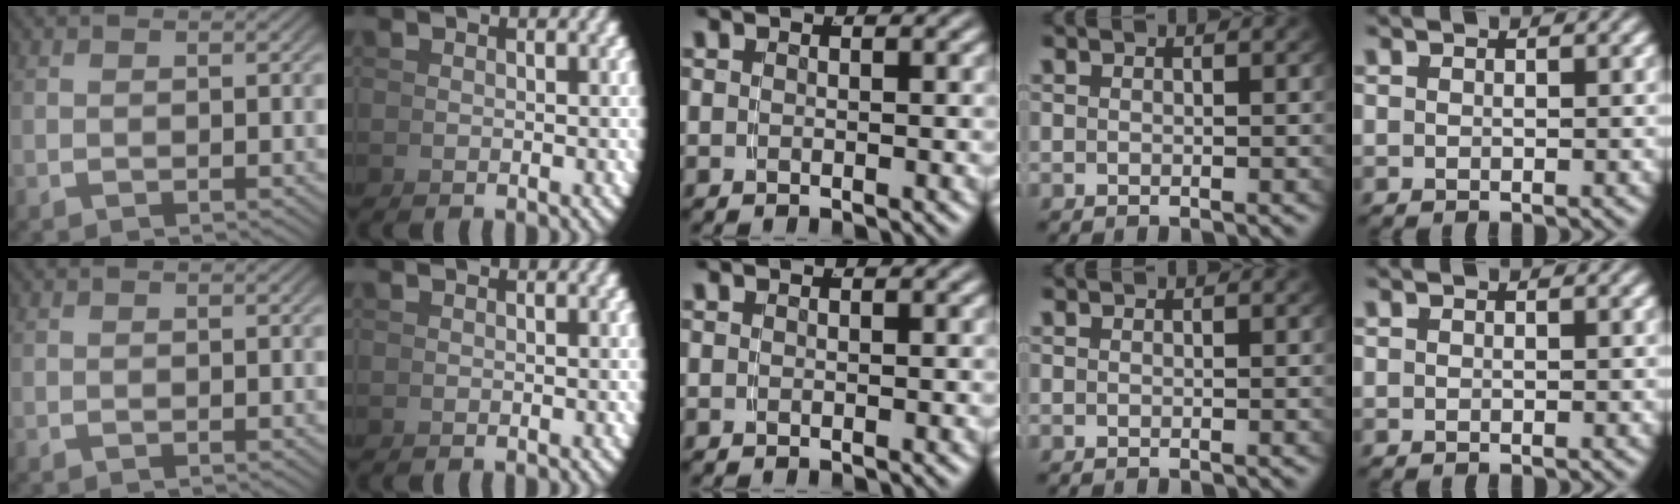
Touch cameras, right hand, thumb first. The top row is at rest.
{}